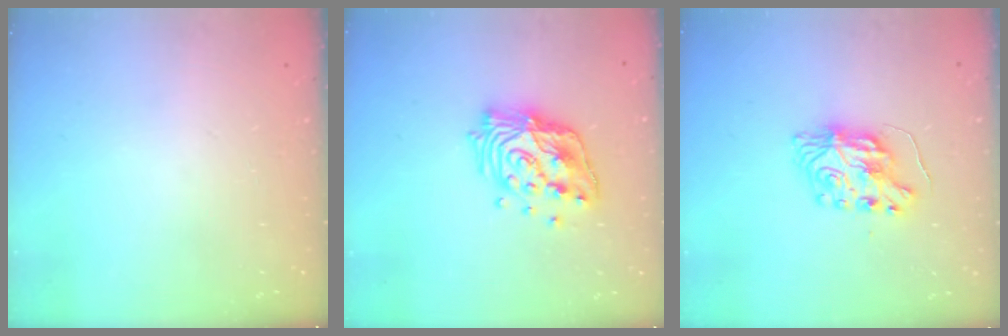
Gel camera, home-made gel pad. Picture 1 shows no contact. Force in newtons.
{"total": 16.7, "press": 16.7, "slide": 1.4}
{"total": 8.2, "press": 8.2, "slide": 0.5}